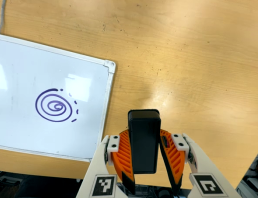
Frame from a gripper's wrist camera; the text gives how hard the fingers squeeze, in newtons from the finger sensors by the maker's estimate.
{"total": 7.3, "left": 6.4, "right": 8.1}